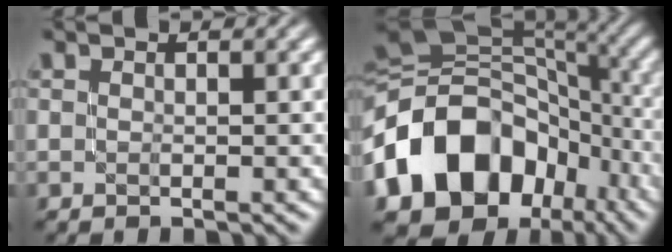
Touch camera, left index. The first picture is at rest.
{"total": 16.0, "force": [-6.0, 12.0, 8.8], "torque": [-0.170, 0.004, -0.118]}